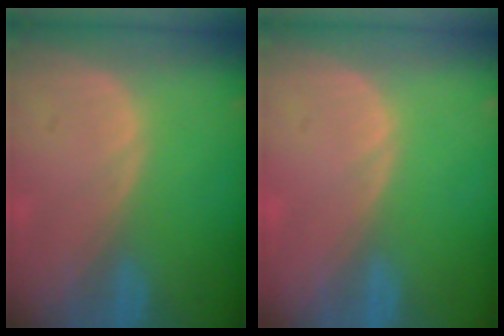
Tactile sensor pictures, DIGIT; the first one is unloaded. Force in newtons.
{"total": 0.0}